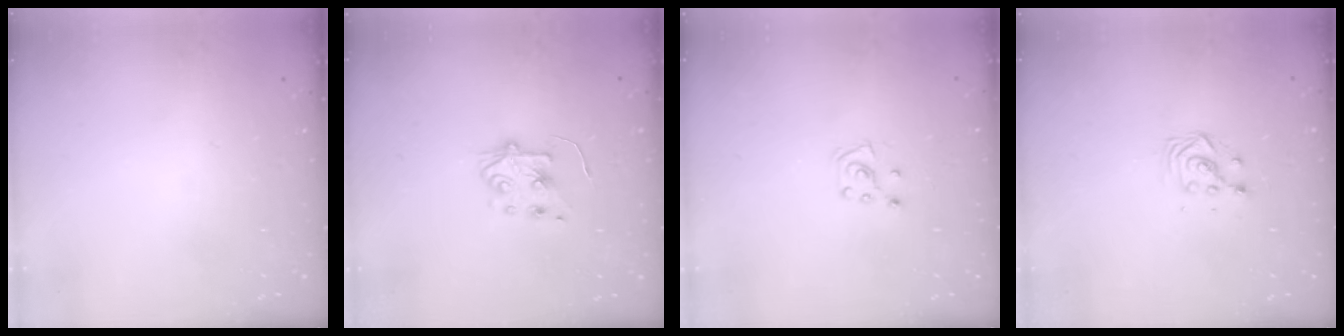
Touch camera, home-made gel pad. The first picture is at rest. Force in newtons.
{"total": 5.8, "press": 5.8, "slide": 0.6}
{"total": 5.9, "press": 5.8, "slide": 0.7}
{"total": 3.3, "press": 3.3, "slide": 0.3}